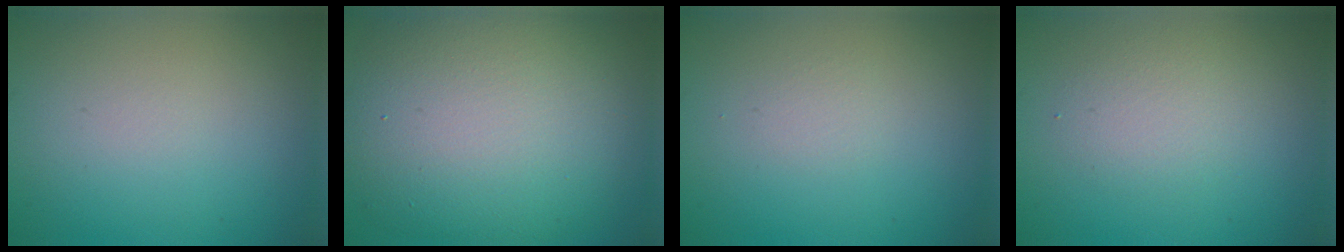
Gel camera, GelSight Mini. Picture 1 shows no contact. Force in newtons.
{"total": 12.5, "press": 12.4, "slide": 0.9}
{"total": 0.0}
{"total": 2.2, "press": 2.2, "slide": 0.1}